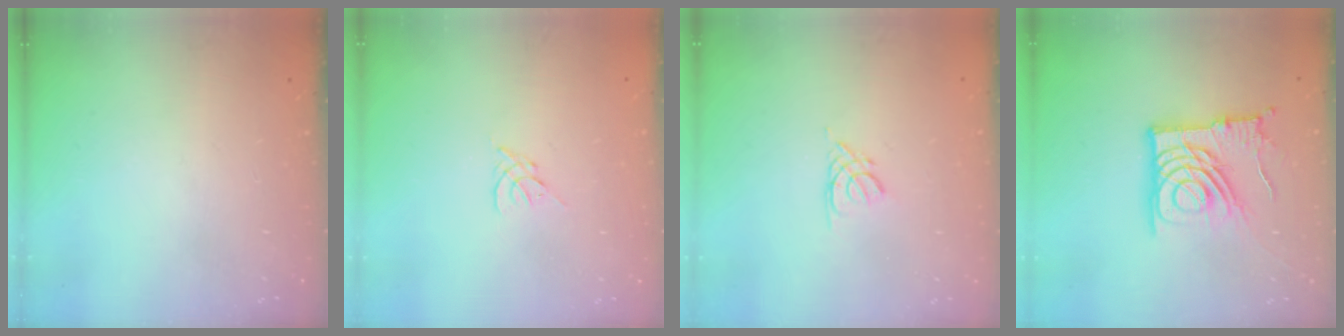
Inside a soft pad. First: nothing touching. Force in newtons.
{"total": 1.8, "press": 1.7, "slide": 0.5}
{"total": 2.1, "press": 2.0, "slide": 0.4}
{"total": 15.5, "press": 15.5, "slide": 1.2}